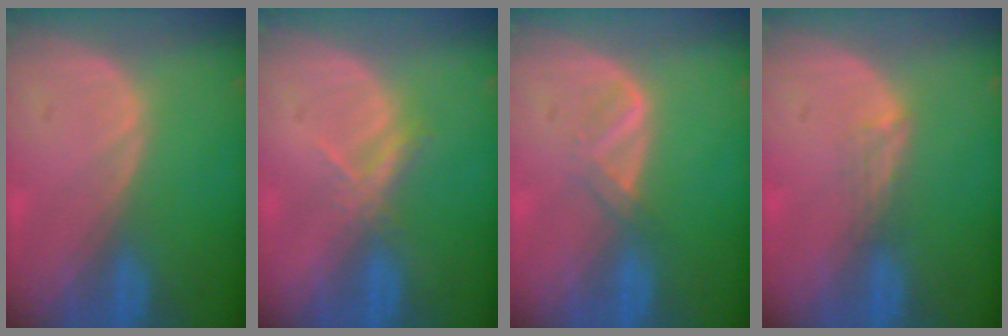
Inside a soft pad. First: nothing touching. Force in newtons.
{"total": 2.6, "press": 2.5, "slide": 0.9}
{"total": 2.1, "press": 2.1, "slide": 0.2}
{"total": 1.8, "press": 1.3, "slide": 1.2}